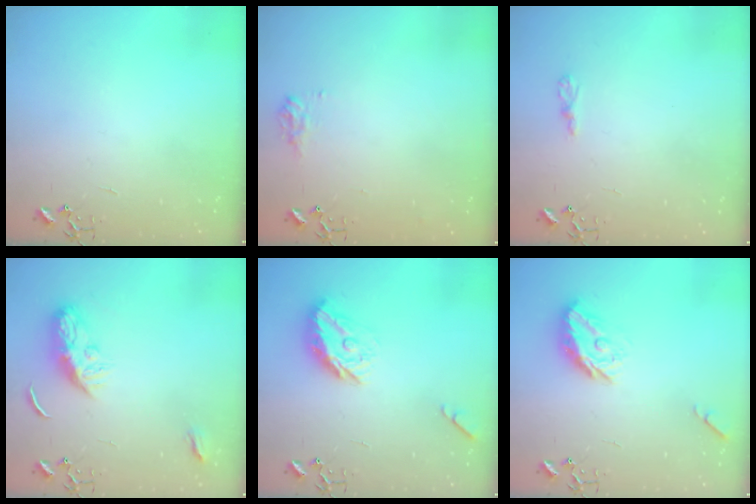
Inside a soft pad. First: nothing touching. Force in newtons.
{"total": 8.0, "press": 8.0, "slide": 0.4}
{"total": 4.8, "press": 4.7, "slide": 0.6}
{"total": 8.7, "press": 8.7, "slide": 0.4}
{"total": 13.5, "press": 13.4, "slide": 0.7}
{"total": 11.3, "press": 11.3, "slide": 0.6}